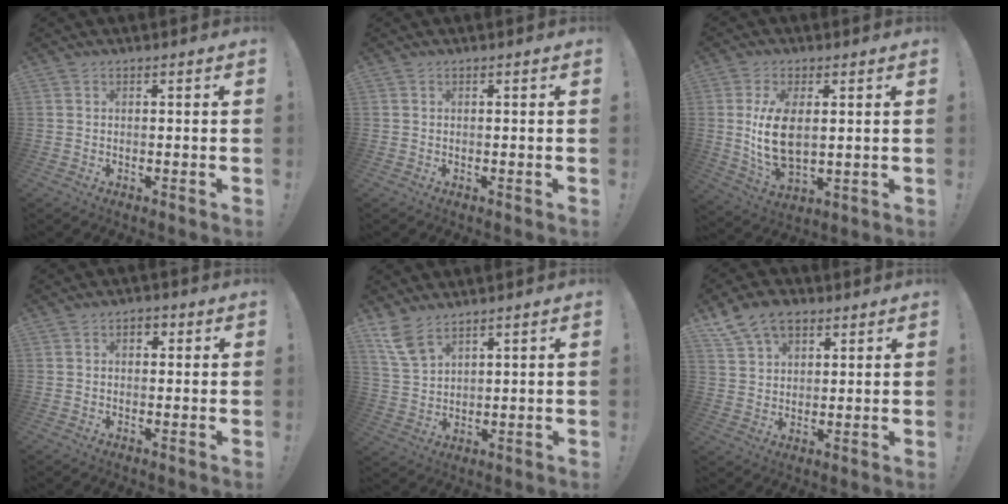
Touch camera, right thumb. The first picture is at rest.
{"total": 0.0}
{"total": 11.6, "force": [1.4, 6.4, 9.6], "torque": [-0.187, -0.015, 0.025]}
{"total": 2.6, "force": [0.5, 1.9, 1.8], "torque": [-0.021, 0.003, 0.007]}
{"total": 7.9, "force": [5.9, 3.4, 4.0], "torque": [-0.076, -0.028, 0.116]}
{"total": 10.3, "force": [6.4, 6.5, 4.7], "torque": [-0.085, -0.024, 0.125]}